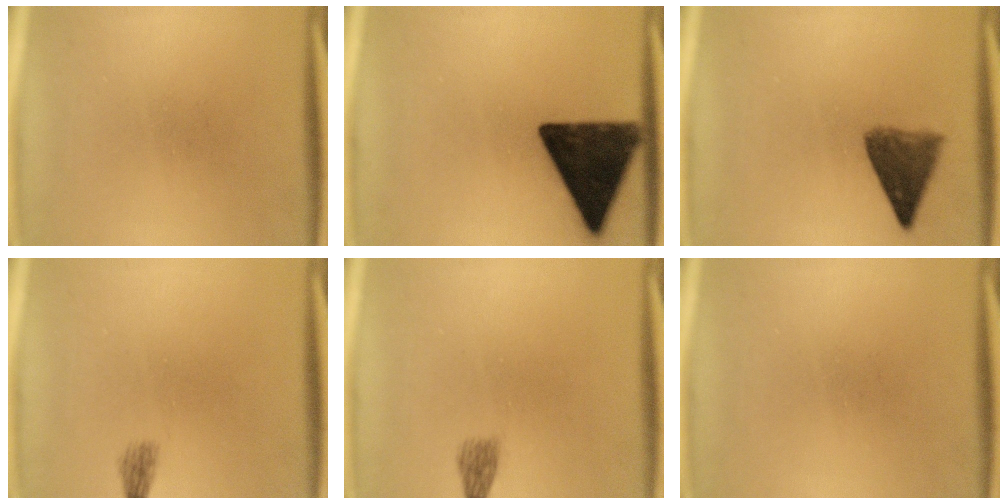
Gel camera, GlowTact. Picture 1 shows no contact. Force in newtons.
{"total": 16.1}
{"total": 6.5}
{"total": 1.4}
{"total": 1.9}
{"total": 0.0}